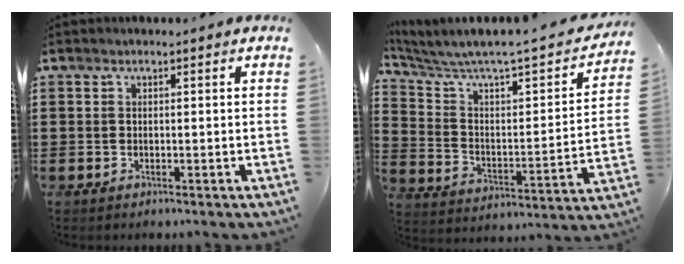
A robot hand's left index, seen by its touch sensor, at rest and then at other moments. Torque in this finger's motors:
{"motor_torque": [2.14, 0.00, 1.00, 0.21]}